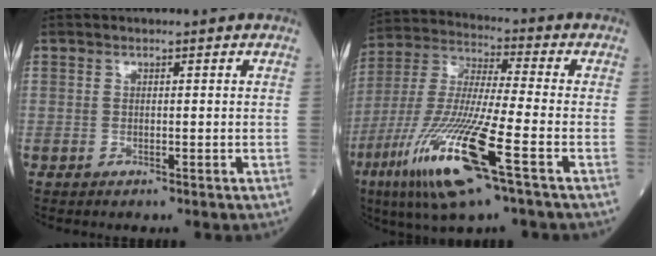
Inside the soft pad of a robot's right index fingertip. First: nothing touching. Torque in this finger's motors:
{"motor_torque": [1.33, -0.80, 1.05, 0.21]}